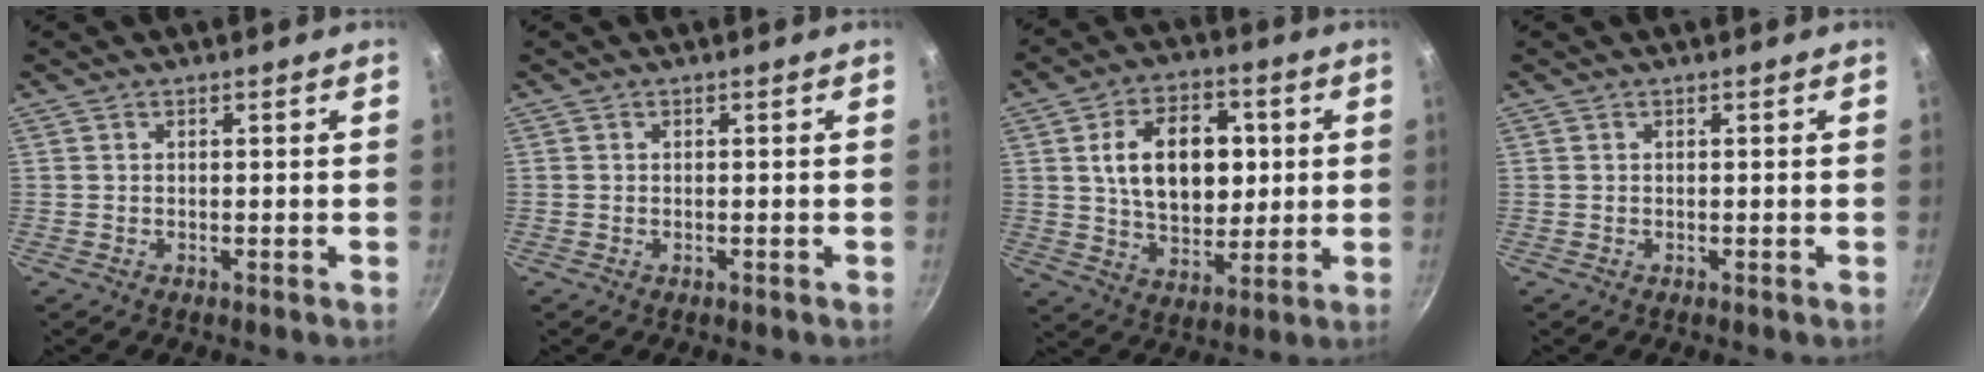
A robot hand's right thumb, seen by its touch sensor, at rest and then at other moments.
{"total": 0.0}
{"total": 16.4, "force": [2.9, 10.9, 11.9], "torque": [-0.151, -0.001, 0.047]}
{"total": 0.0}